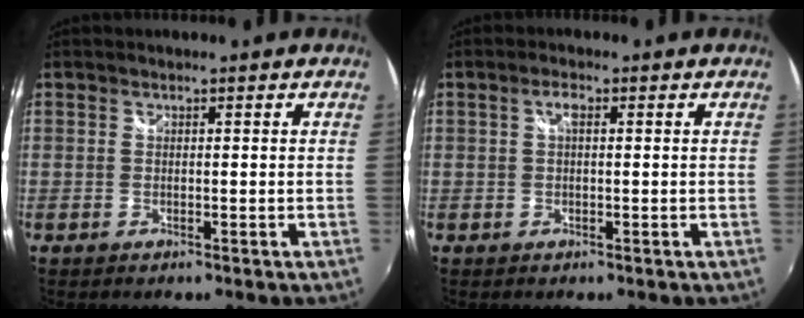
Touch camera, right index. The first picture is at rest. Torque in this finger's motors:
{"motor_torque": [0.36, 0.01, 0.12, 0.05]}